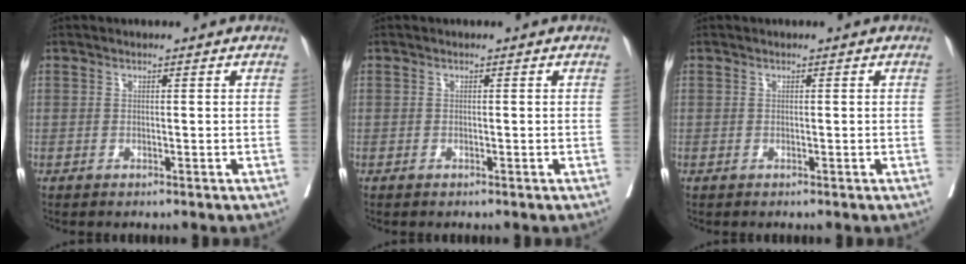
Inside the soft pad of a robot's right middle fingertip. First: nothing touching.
{"total": 0.0}
{"total": 0.0}